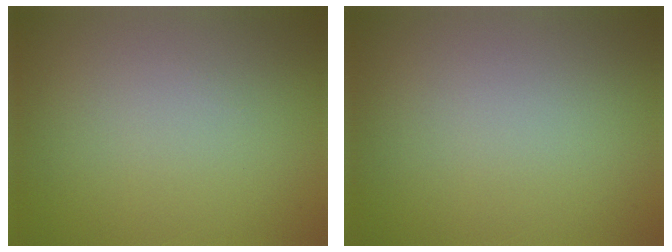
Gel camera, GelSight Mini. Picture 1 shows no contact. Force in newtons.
{"total": 0.0}